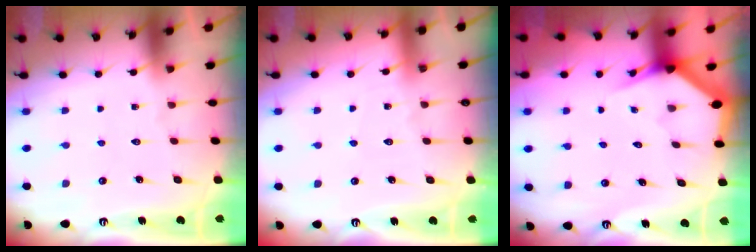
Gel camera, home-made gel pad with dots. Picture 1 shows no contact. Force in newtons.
{"total": 3.4, "press": 3.4, "slide": 0.4}
{"total": 2.8, "press": 2.8, "slide": 0.0}